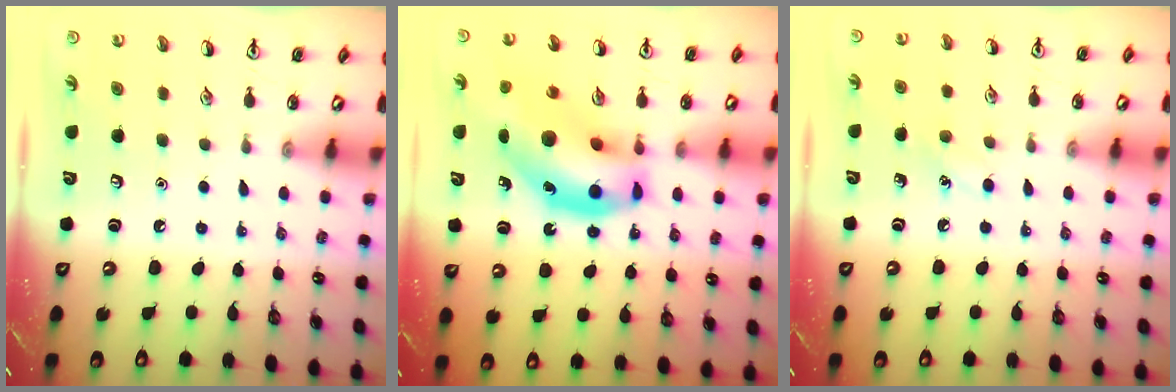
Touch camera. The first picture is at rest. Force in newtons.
{"total": 17.0, "press": 16.3, "slide": 4.8}
{"total": 5.4, "press": 5.1, "slide": 1.6}